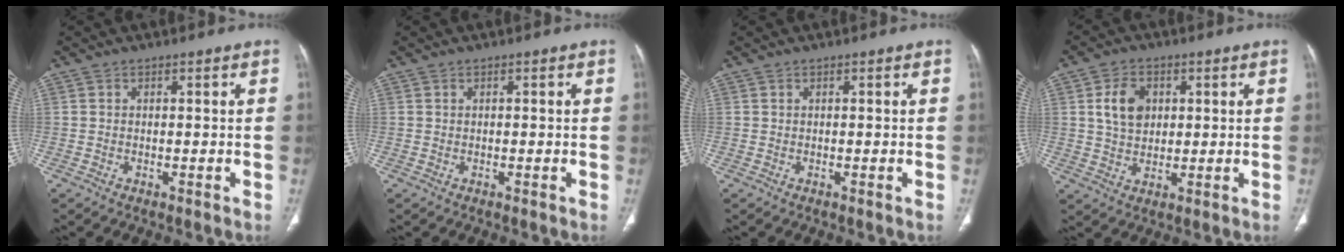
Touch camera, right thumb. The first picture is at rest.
{"total": 0.0}
{"total": 0.0}
{"total": 7.3, "force": [1.9, 5.3, 4.6], "torque": [-0.065, -0.007, 0.035]}